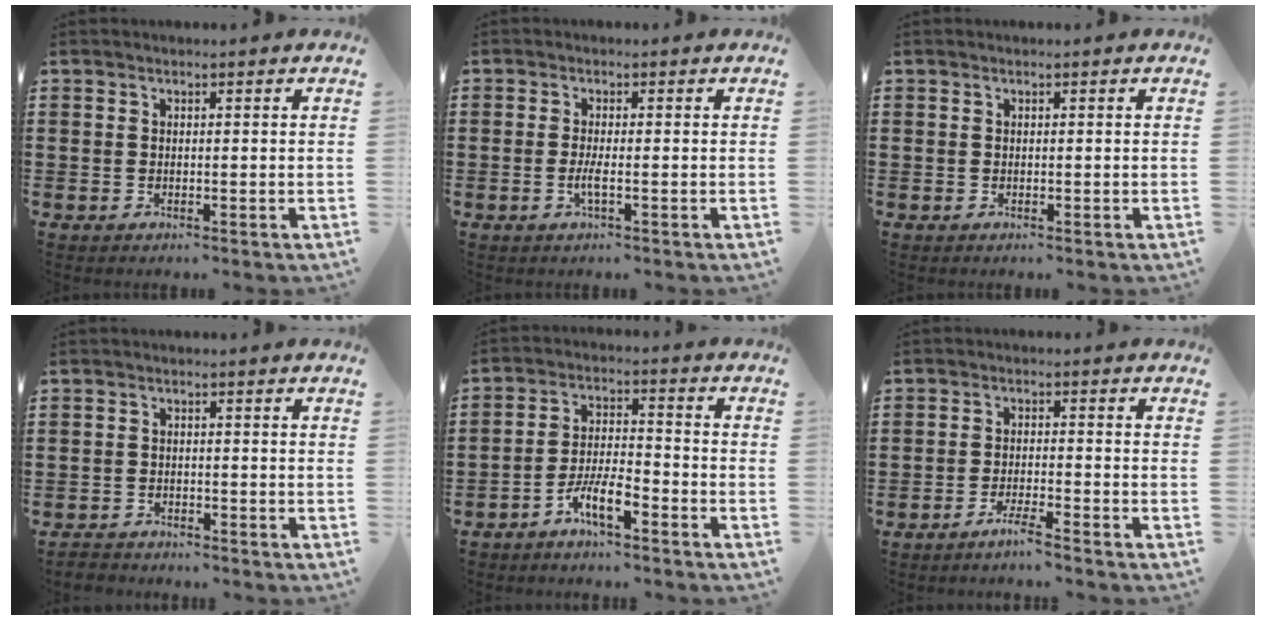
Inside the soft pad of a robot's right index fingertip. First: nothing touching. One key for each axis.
{"total": 2.4, "fx": -0.8, "fy": 0.1, "fz": 2.3, "tx": -0.047, "ty": -0.007, "tz": -0.017}
{"total": 0.0}
{"total": 1.6, "fx": -1.6, "fy": 0.3, "fz": -0.2, "tx": -0.002, "ty": 0.003, "tz": -0.036}
{"total": 6.0, "fx": -4.1, "fy": 1.4, "fz": 4.2, "tx": -0.097, "ty": 0.000, "tz": -0.083}
{"total": 2.9, "fx": -2.5, "fy": -0.3, "fz": 1.3, "tx": -0.029, "ty": -0.001, "tz": -0.049}